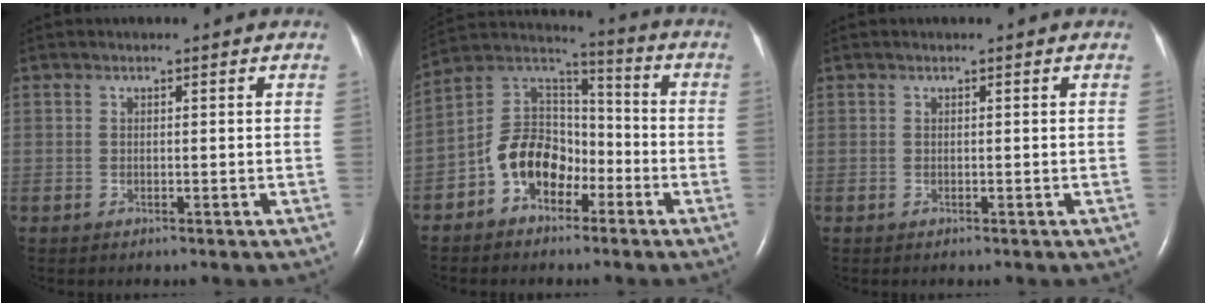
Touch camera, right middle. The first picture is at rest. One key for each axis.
{"total": 10.6, "fx": -4.8, "fy": 7.1, "fz": 6.2, "tx": -0.135, "ty": 0.034, "tz": -0.088}
{"total": 0.0}